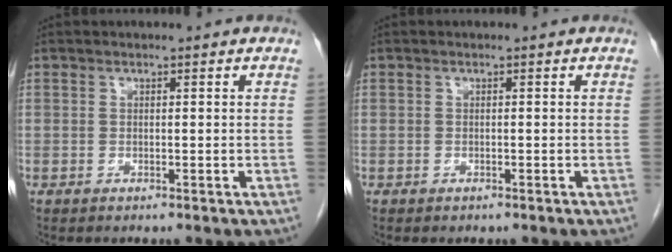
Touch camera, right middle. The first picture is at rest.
{"total": 0.0}